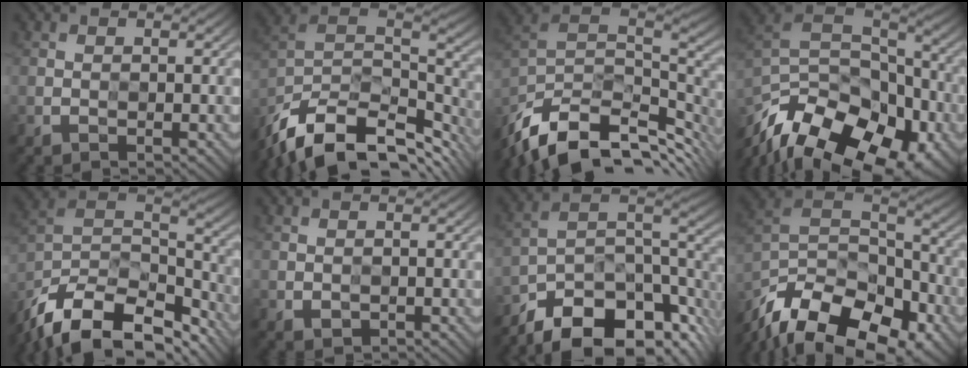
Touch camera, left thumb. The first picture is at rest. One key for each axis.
{"total": 16.4, "fx": -11.1, "fy": 7.3, "fz": 9.6, "tx": -0.240, "ty": -0.029, "tz": -0.180}
{"total": 15.0, "fx": -8.8, "fy": 6.5, "fz": 10.2, "tx": -0.241, "ty": -0.020, "tz": -0.153}
{"total": 19.7, "fx": -13.3, "fy": 9.7, "fz": 10.9, "tx": -0.230, "ty": -0.027, "tz": -0.195}
{"total": 17.0, "fx": -12.7, "fy": 7.1, "fz": 8.7, "tx": -0.230, "ty": -0.025, "tz": -0.201}
{"total": 1.0, "fx": -0.3, "fy": 0.8, "fz": 0.5, "tx": -0.009, "ty": -0.006, "tz": -0.003}
{"total": 15.5, "fx": -10.8, "fy": 5.8, "fz": 9.5, "tx": -0.188, "ty": -0.012, "tz": -0.173}
{"total": 18.7, "fx": -13.8, "fy": 8.0, "fz": 9.7, "tx": -0.217, "ty": -0.041, "tz": -0.215}